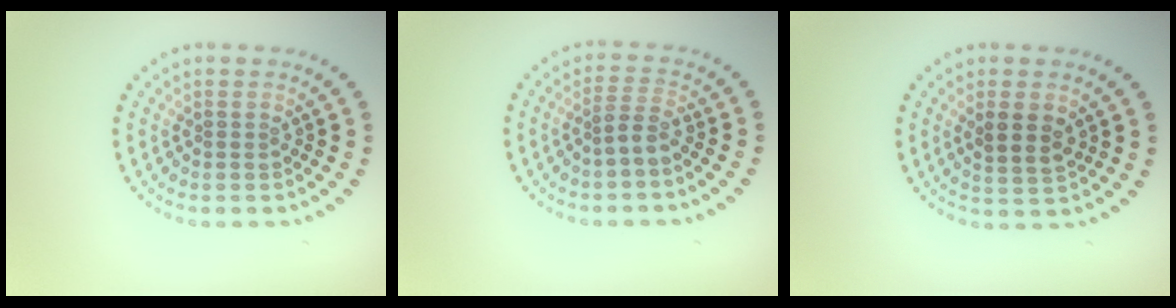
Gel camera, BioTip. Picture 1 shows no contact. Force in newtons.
{"total": 2.0, "press": 1.3, "slide": 1.5}
{"total": 2.6, "press": 2.4, "slide": 0.9}